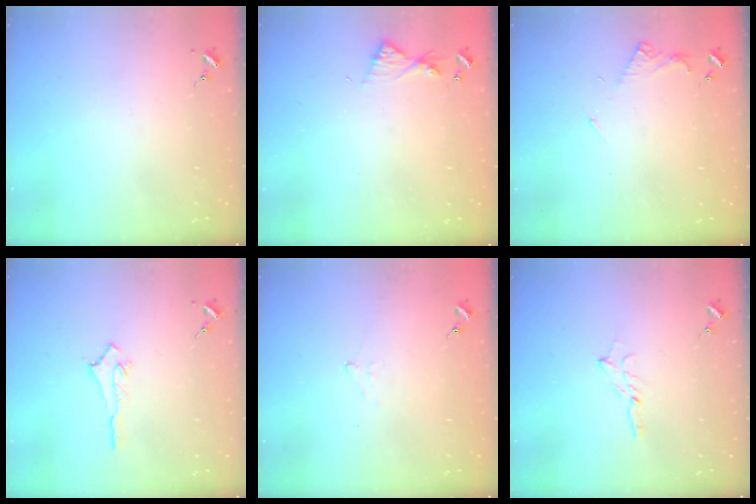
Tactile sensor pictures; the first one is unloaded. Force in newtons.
{"total": 5.7, "press": 5.6, "slide": 0.6}
{"total": 4.9, "press": 4.9, "slide": 0.5}
{"total": 2.8, "press": 2.7, "slide": 0.4}
{"total": 3.9, "press": 3.6, "slide": 1.4}
{"total": 3.5, "press": 3.5, "slide": 0.4}